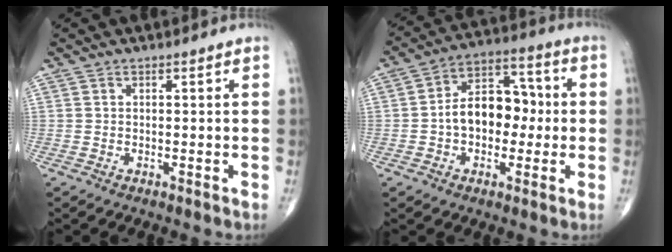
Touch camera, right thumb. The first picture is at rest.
{"total": 12.2, "force": [-0.7, 8.3, 8.9], "torque": [-0.110, 0.042, -0.022]}